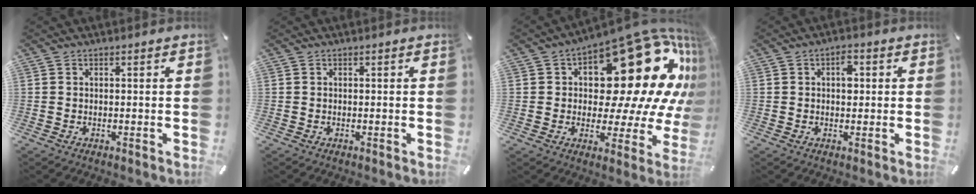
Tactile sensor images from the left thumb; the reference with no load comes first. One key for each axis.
{"total": 0.0}
{"total": 29.2, "fx": 10.5, "fy": 14.8, "fz": 22.9, "tx": -0.299, "ty": -0.099, "tz": 0.188}
{"total": 3.2, "fx": 0.6, "fy": 2.0, "fz": 2.4, "tx": -0.019, "ty": -0.003, "tz": 0.002}